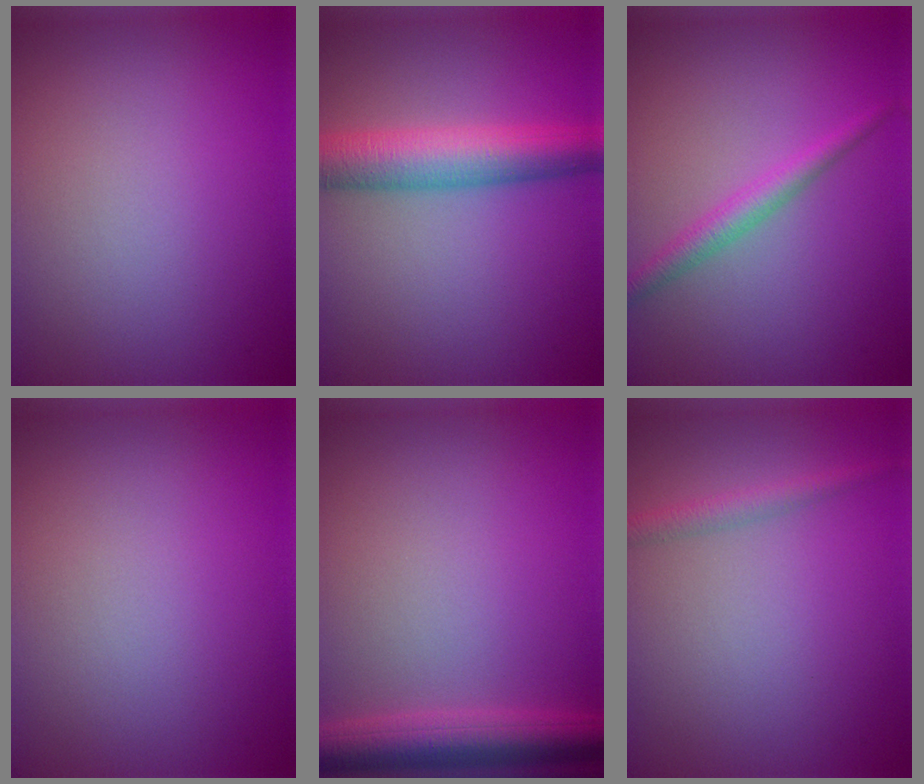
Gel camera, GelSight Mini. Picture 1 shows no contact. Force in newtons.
{"total": 6.6, "press": 6.6, "slide": 0.1}
{"total": 2.2, "press": 2.2, "slide": 0.0}
{"total": 0.0}
{"total": 4.9, "press": 4.9, "slide": 0.3}
{"total": 1.7, "press": 1.7, "slide": 0.1}